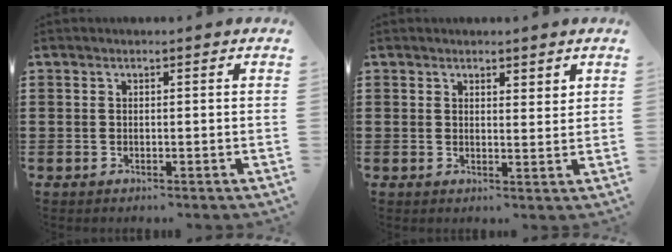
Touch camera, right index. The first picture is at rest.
{"total": 1.9, "force": [1.7, 0.7, 0.2], "torque": [-0.008, 0.005, 0.034]}